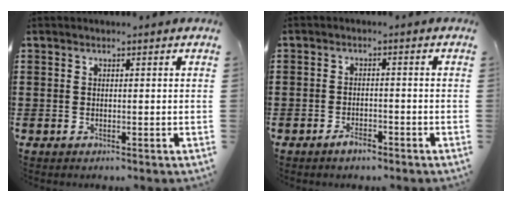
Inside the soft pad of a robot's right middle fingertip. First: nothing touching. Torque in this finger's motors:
{"motor_torque": [0.50, -0.31, 0.21, 0.02]}